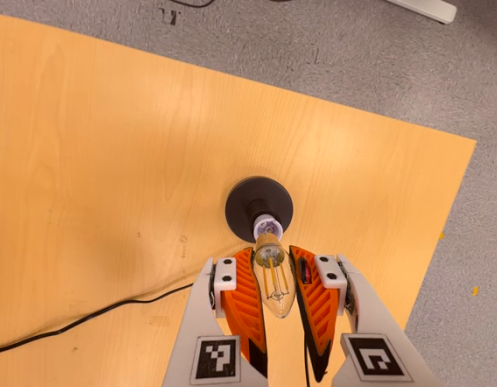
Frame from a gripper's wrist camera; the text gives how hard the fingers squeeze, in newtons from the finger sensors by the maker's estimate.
{"total": 23.6, "left": 26.4, "right": 20.8}